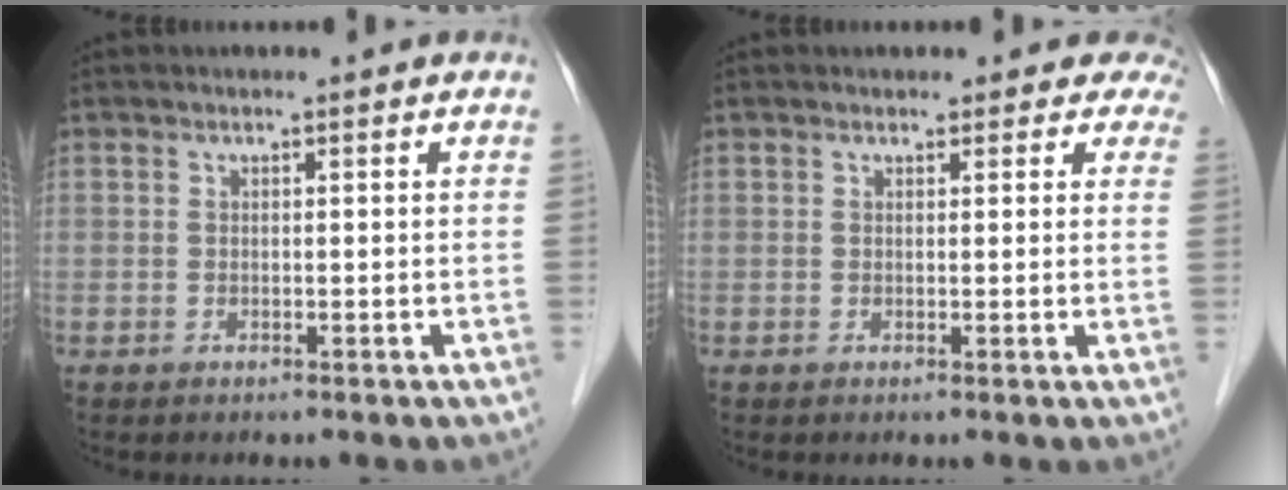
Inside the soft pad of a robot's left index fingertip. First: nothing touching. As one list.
[{"total": 5.1, "force": [4.6, 2.3, -0.1], "torque": [0.035, -0.012, 0.024]}]